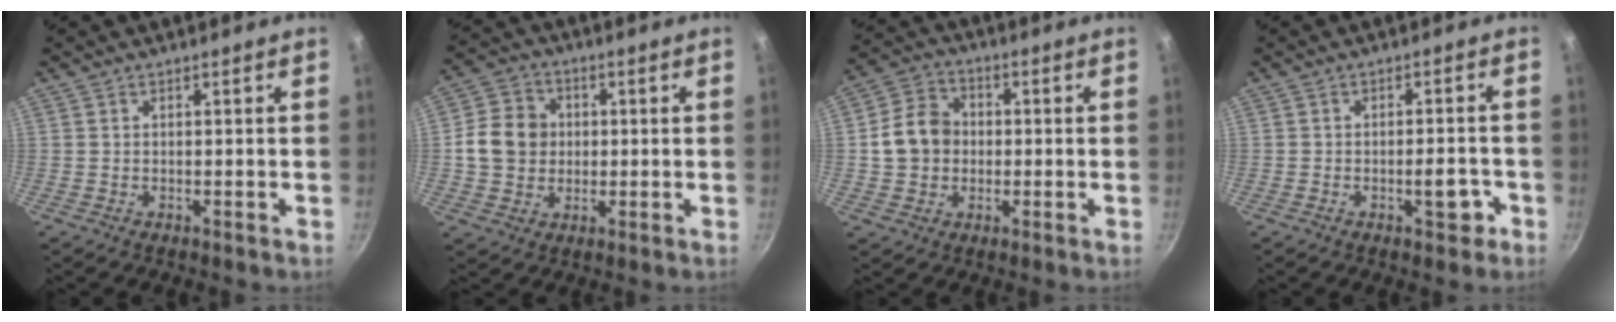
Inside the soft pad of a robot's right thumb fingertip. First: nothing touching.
{"total": 9.7, "force": [0.5, 8.5, 4.7], "torque": [-0.055, 0.011, -0.002]}
{"total": 9.5, "force": [-0.1, 8.0, 5.1], "torque": [-0.065, 0.019, -0.014]}
{"total": 4.6, "force": [-2.0, 2.1, 3.6], "torque": [-0.026, 0.021, -0.027]}